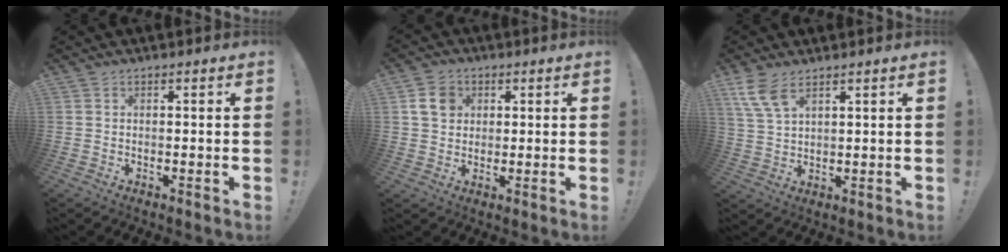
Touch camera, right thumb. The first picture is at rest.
{"total": 7.0, "force": [2.4, 5.7, 3.2], "torque": [-0.044, 0.002, 0.046]}
{"total": 7.5, "force": [4.9, 2.8, 4.9], "torque": [-0.103, -0.022, 0.093]}